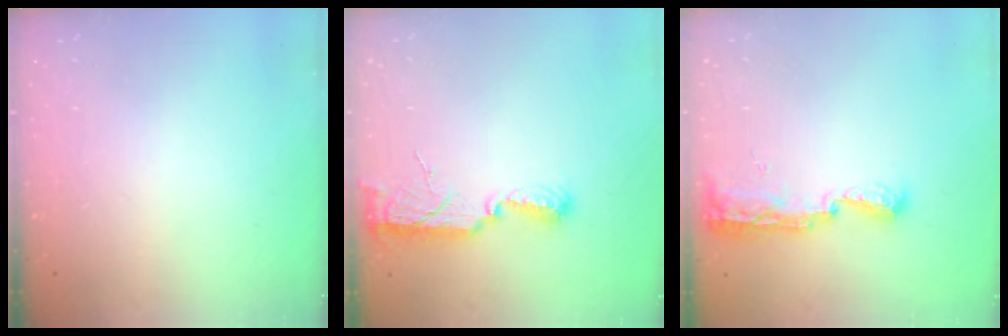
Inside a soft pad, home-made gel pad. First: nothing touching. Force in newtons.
{"total": 10.6, "press": 9.3, "slide": 5.2}
{"total": 9.3, "press": 9.3, "slide": 0.5}